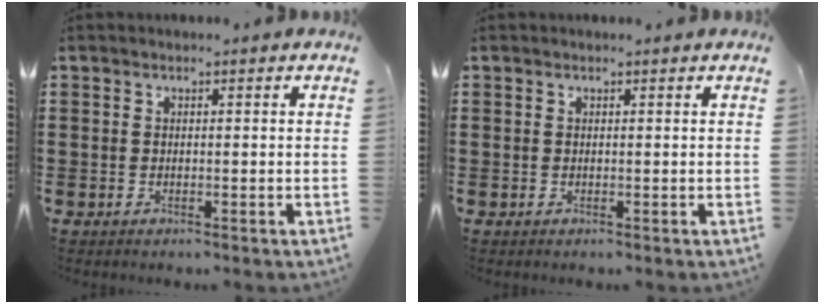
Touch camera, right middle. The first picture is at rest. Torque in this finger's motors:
{"motor_torque": [0.00, 0.00, 0.00, 0.00]}